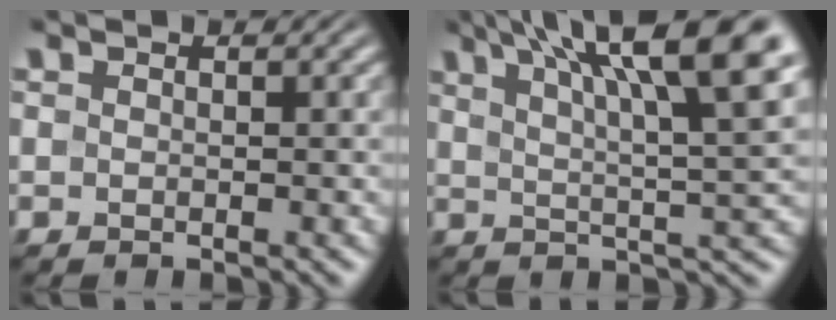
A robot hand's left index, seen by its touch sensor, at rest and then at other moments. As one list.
[{"total": 13.1, "force": [6.9, 3.1, 10.6], "torque": [-0.144, 0.026, 0.103]}]